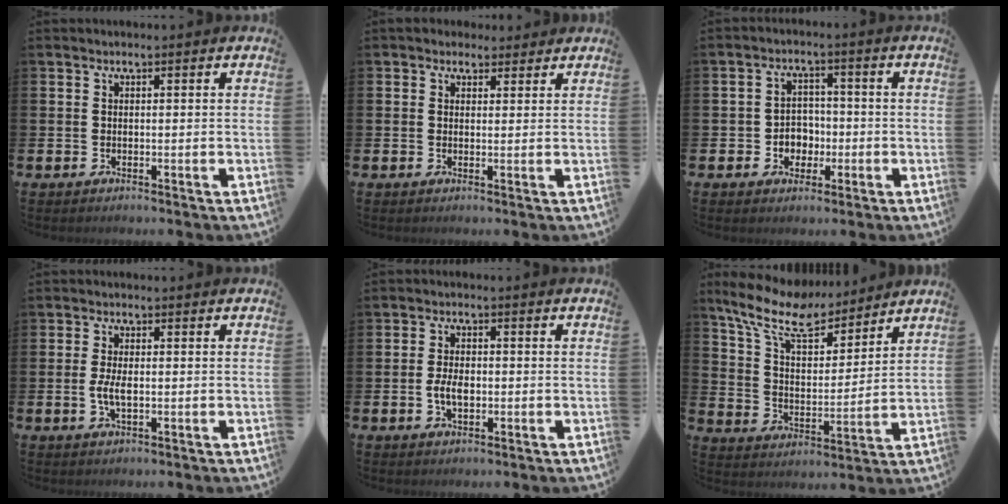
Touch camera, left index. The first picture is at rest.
{"total": 2.4, "force": [2.0, 1.3, -0.2], "torque": [0.005, -0.002, 0.034]}
{"total": 3.5, "force": [-1.0, 3.2, 0.9], "torque": [-0.020, 0.001, -0.028]}
{"total": 2.8, "force": [-0.3, 1.2, 2.5], "torque": [-0.048, 0.003, -0.007]}
{"total": 3.3, "force": [-0.6, 1.9, 2.6], "torque": [-0.041, 0.001, -0.013]}
{"total": 10.9, "force": [9.2, 3.6, 4.6], "torque": [-0.129, -0.051, 0.162]}